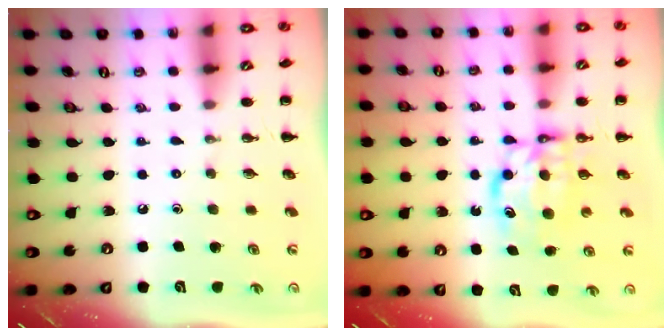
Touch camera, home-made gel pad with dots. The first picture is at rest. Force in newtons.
{"total": 6.9, "press": 6.8, "slide": 0.6}